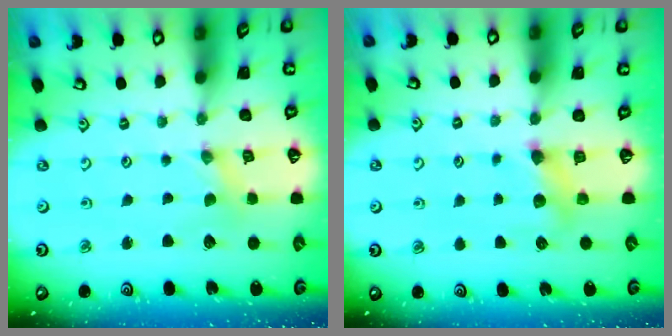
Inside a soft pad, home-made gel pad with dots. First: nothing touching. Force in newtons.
{"total": 5.7, "press": 5.7, "slide": 0.5}